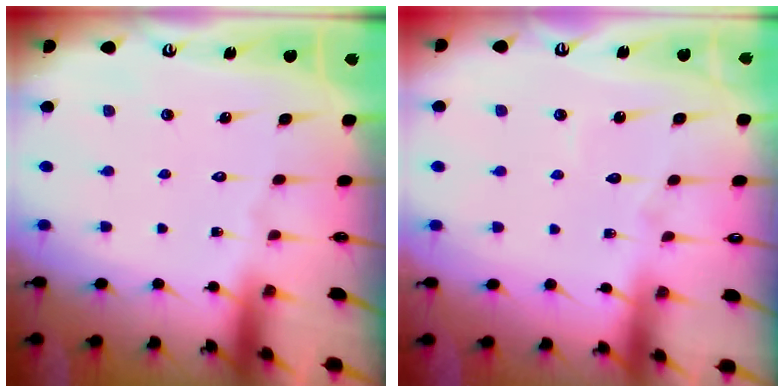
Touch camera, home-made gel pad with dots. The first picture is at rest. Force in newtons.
{"total": 4.8, "press": 4.8, "slide": 0.3}